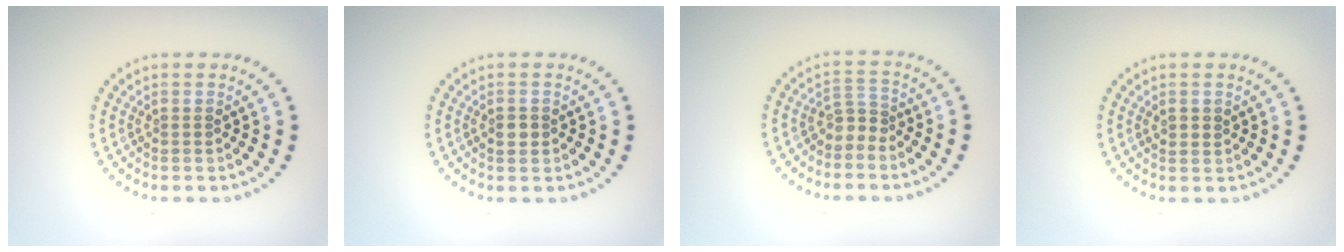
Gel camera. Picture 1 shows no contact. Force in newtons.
{"total": 1.4, "press": 1.4, "slide": 0.2}
{"total": 1.7, "press": 1.2, "slide": 1.3}
{"total": 1.0, "press": 1.0, "slide": 0.3}